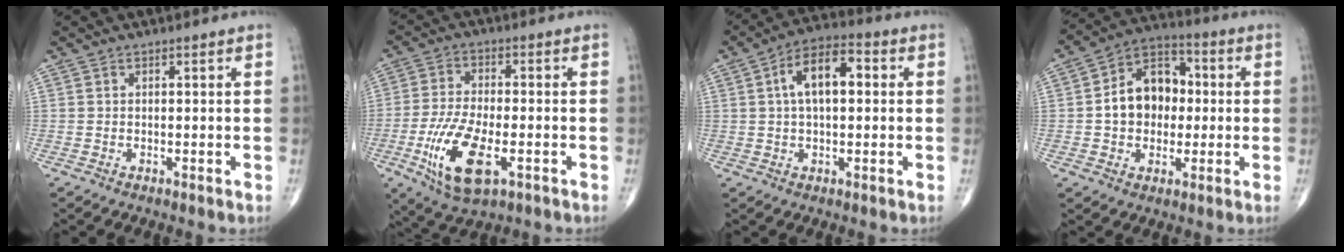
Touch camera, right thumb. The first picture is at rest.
{"total": 13.2, "force": [-4.5, 5.5, 11.1], "torque": [-0.226, 0.000, -0.077]}
{"total": 10.1, "force": [1.8, 5.1, 8.5], "torque": [-0.137, 0.021, 0.020]}
{"total": 12.8, "force": [0.2, 9.6, 8.5], "torque": [-0.100, 0.028, -0.006]}